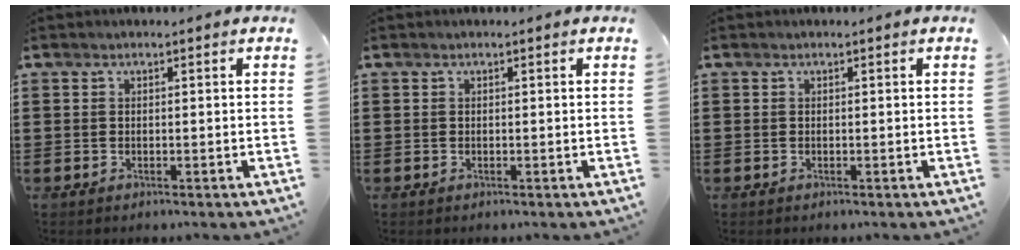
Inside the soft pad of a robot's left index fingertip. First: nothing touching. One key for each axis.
{"total": 0.0}
{"total": 0.0}